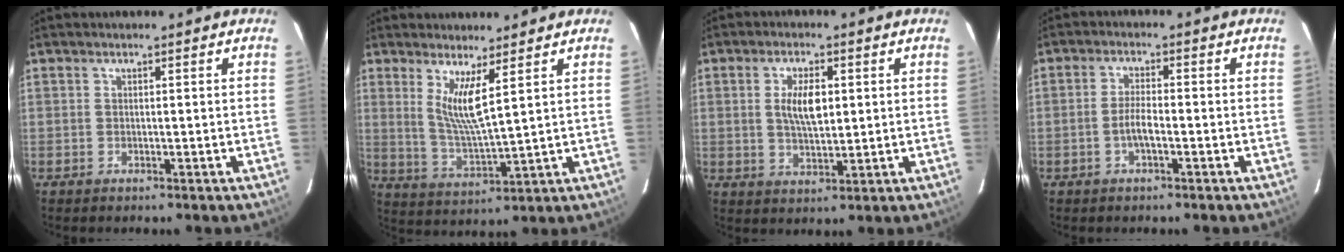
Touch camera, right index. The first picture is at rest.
{"total": 7.2, "force": [3.6, 0.0, 6.2], "torque": [-0.118, -0.021, 0.070]}
{"total": 6.3, "force": [1.2, 2.8, 5.5], "torque": [-0.100, 0.001, 0.024]}
{"total": 3.1, "force": [-1.3, 0.8, 2.7], "torque": [-0.058, 0.002, -0.024]}